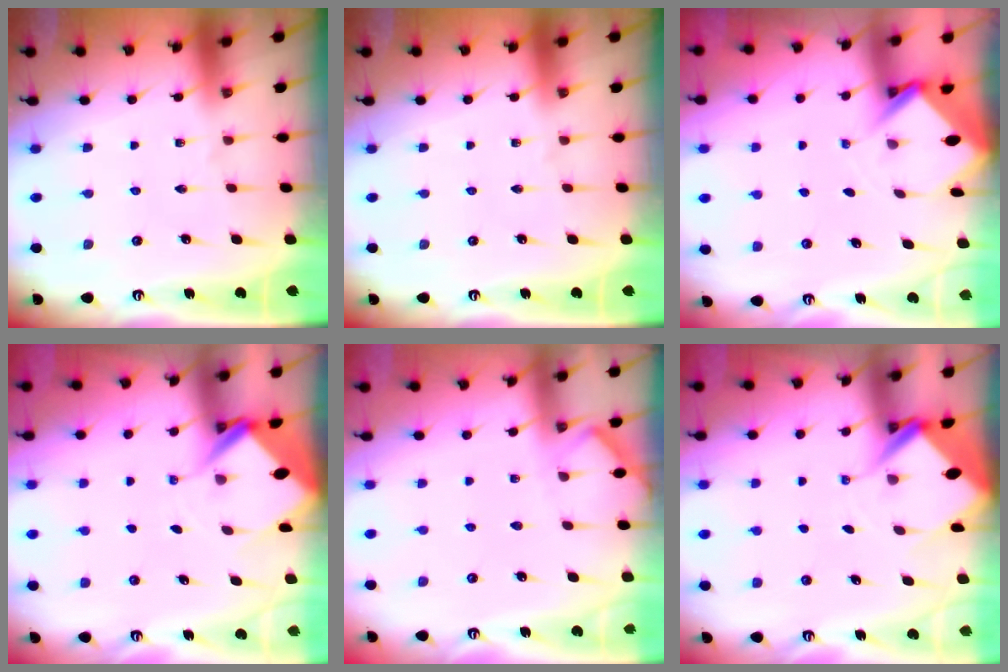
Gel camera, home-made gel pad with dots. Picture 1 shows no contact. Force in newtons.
{"total": 0.0}
{"total": 2.9, "press": 2.9, "slide": 0.2}
{"total": 5.0, "press": 5.0, "slide": 0.6}
{"total": 4.1, "press": 4.1, "slide": 0.5}
{"total": 5.0, "press": 5.0, "slide": 0.6}